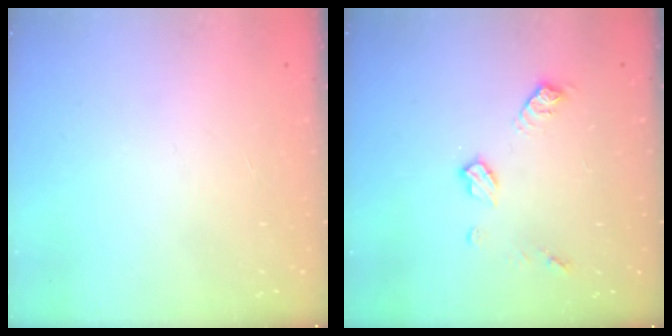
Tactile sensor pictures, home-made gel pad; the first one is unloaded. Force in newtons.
{"total": 8.6, "press": 8.6, "slide": 0.3}